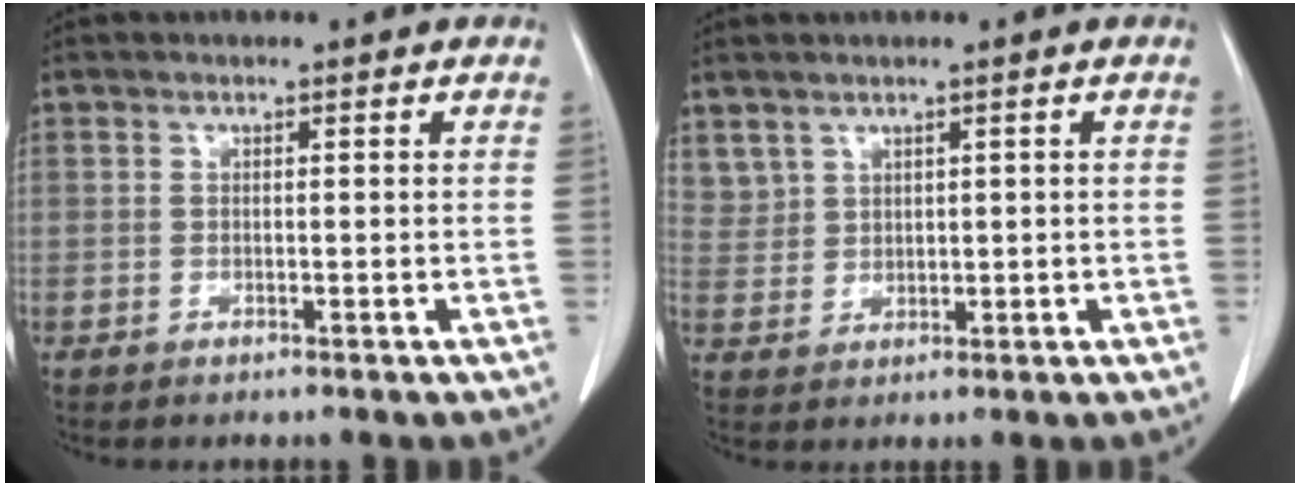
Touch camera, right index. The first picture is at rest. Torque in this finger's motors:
{"motor_torque": [0.00, 0.22, 0.02, 0.05]}